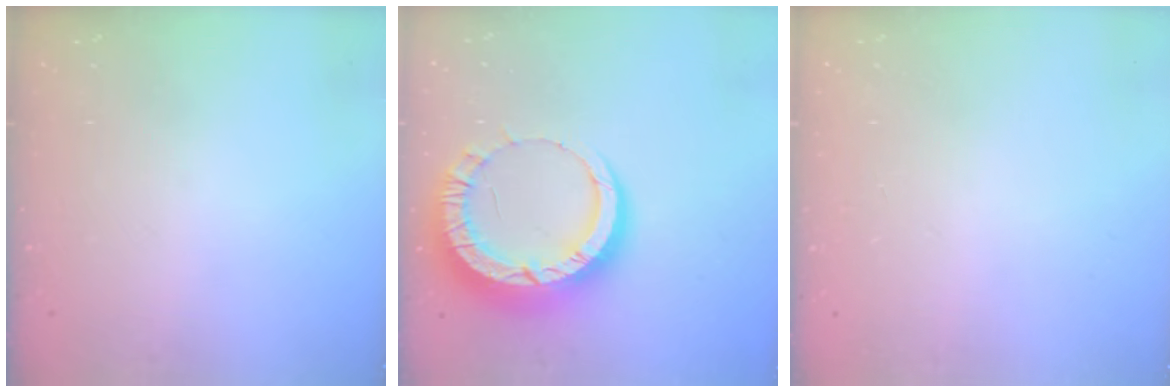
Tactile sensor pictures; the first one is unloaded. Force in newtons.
{"total": 13.2, "press": 13.1, "slide": 1.3}
{"total": 2.4, "press": 2.4, "slide": 0.2}